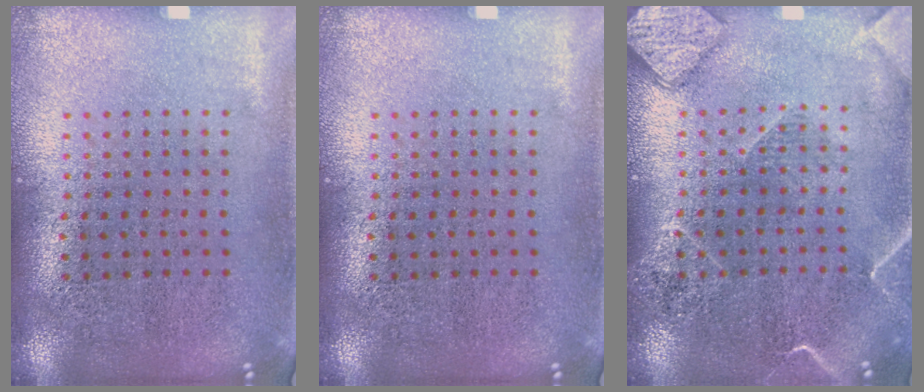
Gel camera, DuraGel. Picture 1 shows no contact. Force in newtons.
{"total": 0.0}
{"total": 2.8, "press": 2.8, "slide": 0.3}